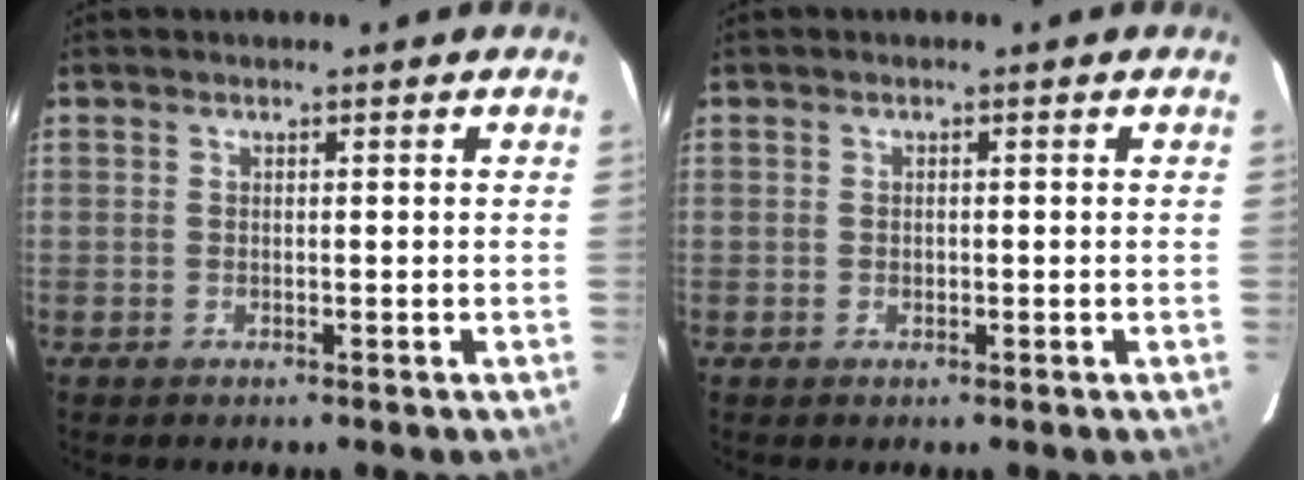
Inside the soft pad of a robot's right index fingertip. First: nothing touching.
{"total": 0.8, "force": [-0.2, 0.6, 0.5], "torque": [-0.007, 0.003, -0.003]}